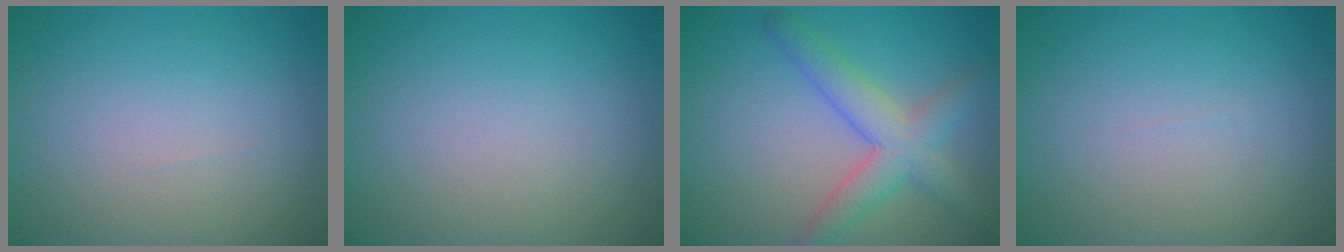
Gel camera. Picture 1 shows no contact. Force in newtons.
{"total": 0.0}
{"total": 4.6, "press": 4.6, "slide": 0.2}
{"total": 0.0}